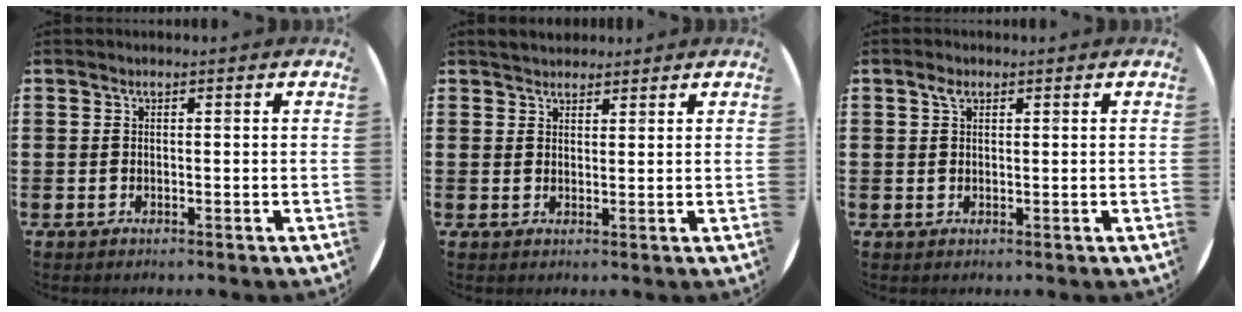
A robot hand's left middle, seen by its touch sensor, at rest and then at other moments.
{"total": 2.4, "force": [2.3, 0.6, 0.0], "torque": [0.004, -0.003, 0.044]}
{"total": 1.5, "force": [0.9, 1.0, 0.7], "torque": [-0.009, 0.001, 0.016]}